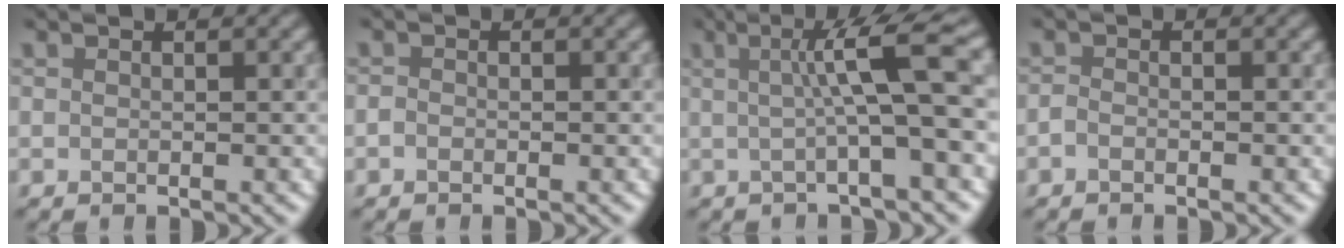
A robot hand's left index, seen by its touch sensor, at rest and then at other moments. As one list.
[{"total": 0.5, "force": [-0.4, 0.3, 0.2], "torque": [-0.002, 0.003, -0.009]}, {"total": 7.1, "force": [0.9, 1.0, 6.9], "torque": [-0.102, 0.017, 0.011]}, {"total": 0.7, "force": [-0.6, 0.2, 0.3], "torque": [-0.007, 0.003, -0.014]}]